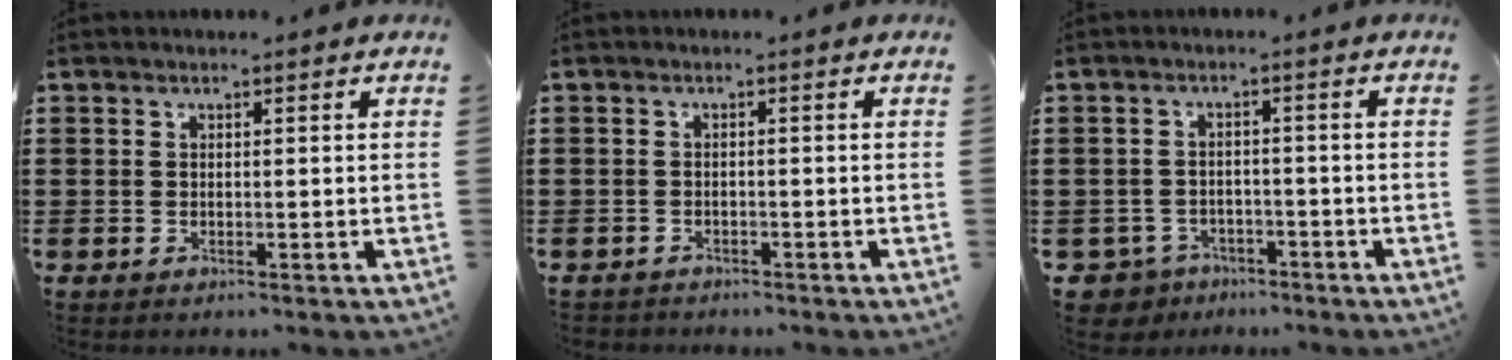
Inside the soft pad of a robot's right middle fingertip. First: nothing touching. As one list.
[{"total": 1.1, "force": [-1.0, 0.3, -0.1], "torque": [-0.003, 0.002, -0.023]}, {"total": 3.3, "force": [-3.0, 1.3, 0.0], "torque": [-0.025, -0.004, -0.069]}]